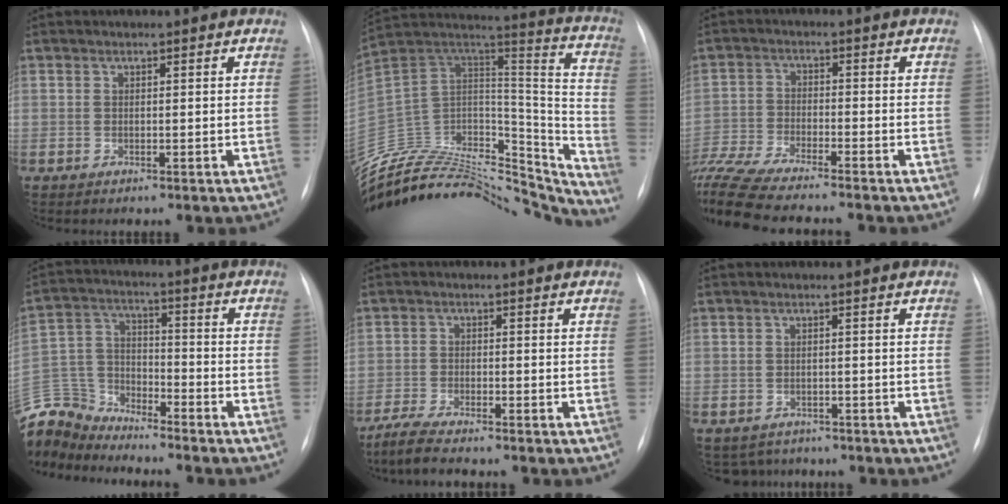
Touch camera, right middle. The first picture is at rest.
{"total": 40.3, "force": [-36.8, 10.5, 12.8], "torque": [-0.217, -0.021, -0.533]}
{"total": 13.3, "force": [-11.9, 0.1, 5.9], "torque": [-0.116, -0.018, -0.205]}
{"total": 13.6, "force": [-13.2, 2.7, 1.7], "torque": [-0.049, 0.031, -0.257]}
{"total": 5.3, "force": [-4.6, 0.2, 2.6], "torque": [-0.056, -0.020, -0.083]}
{"total": 4.2, "force": [-3.7, 2.2, -0.1], "torque": [0.000, 0.003, -0.049]}